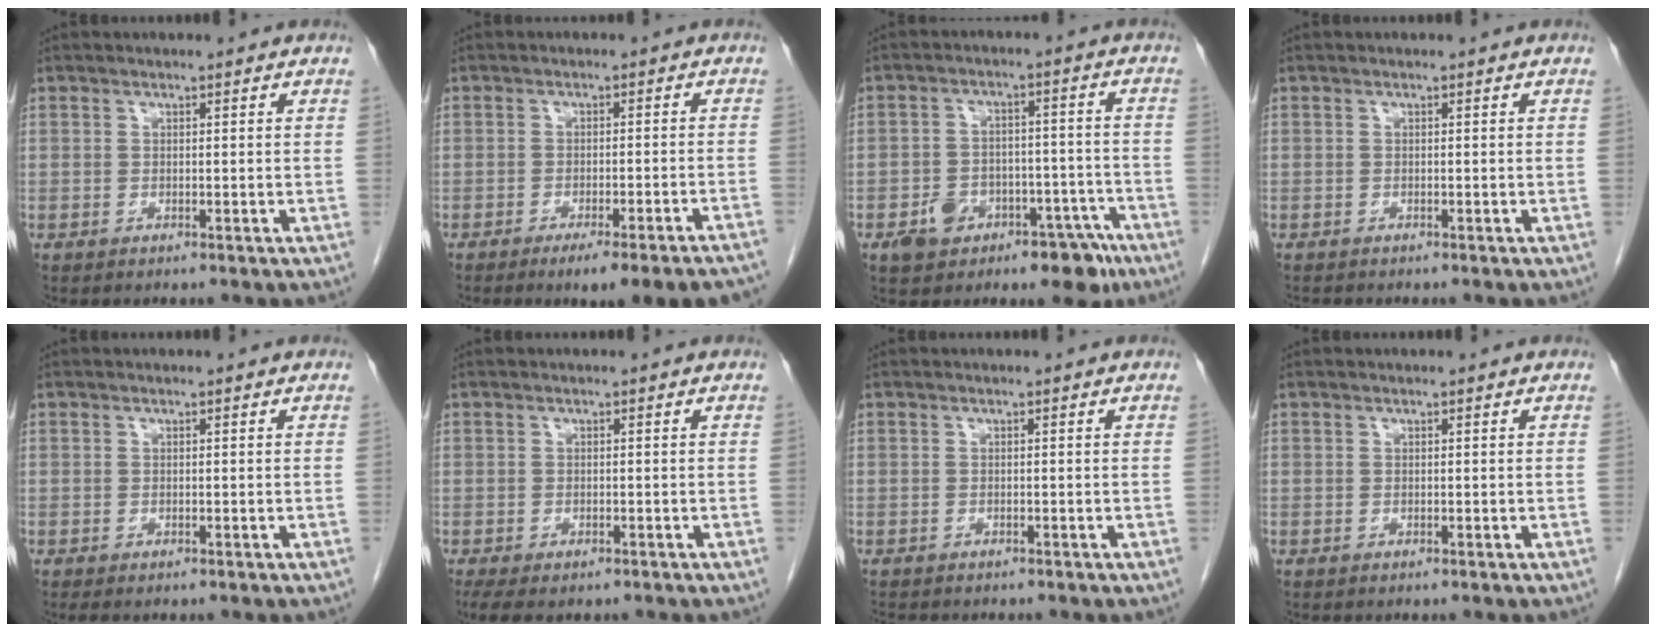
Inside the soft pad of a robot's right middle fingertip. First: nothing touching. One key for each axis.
{"total": 12.2, "fx": -10.2, "fy": 0.4, "fz": 6.7, "tx": -0.050, "ty": -0.005, "tz": -0.127}
{"total": 10.0, "fx": -6.2, "fy": 6.2, "fz": 4.9, "tx": -0.055, "ty": 0.032, "tz": -0.081}
{"total": 0.6, "fx": -0.6, "fy": 0.0, "fz": 0.1, "tx": -0.010, "ty": -0.004, "tz": -0.013}
{"total": 0.7, "fx": -0.6, "fy": 0.3, "fz": 0.4, "tx": -0.009, "ty": -0.003, "tz": -0.006}
{"total": 5.5, "fx": -3.9, "fy": 2.4, "fz": 2.9, "tx": -0.053, "ty": -0.015, "tz": -0.059}
{"total": 2.9, "fx": -2.5, "fy": 0.8, "fz": 1.2, "tx": -0.024, "ty": -0.009, "tz": -0.032}
{"total": 0.0}